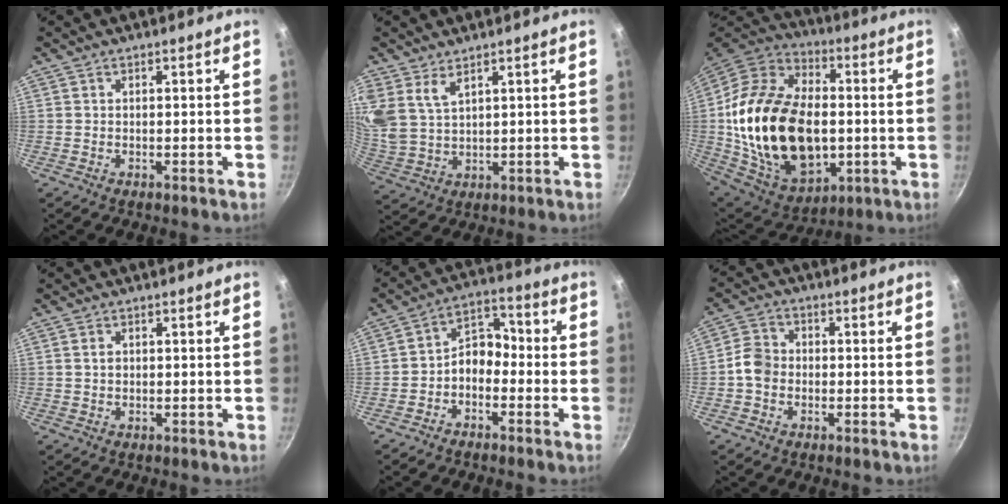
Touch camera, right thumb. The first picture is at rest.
{"total": 6.3, "force": [4.0, 3.2, 3.6], "torque": [-0.069, -0.025, 0.090]}
{"total": 30.8, "force": [-1.2, 19.9, 23.5], "torque": [-0.416, 0.010, -0.013]}
{"total": 1.4, "force": [0.4, 1.0, 0.9], "torque": [-0.014, 0.003, 0.007]}
{"total": 6.7, "force": [-2.4, 4.8, 4.1], "torque": [-0.040, 0.049, -0.055]}
{"total": 5.0, "force": [-1.1, 4.1, 2.5], "torque": [-0.033, 0.017, -0.033]}